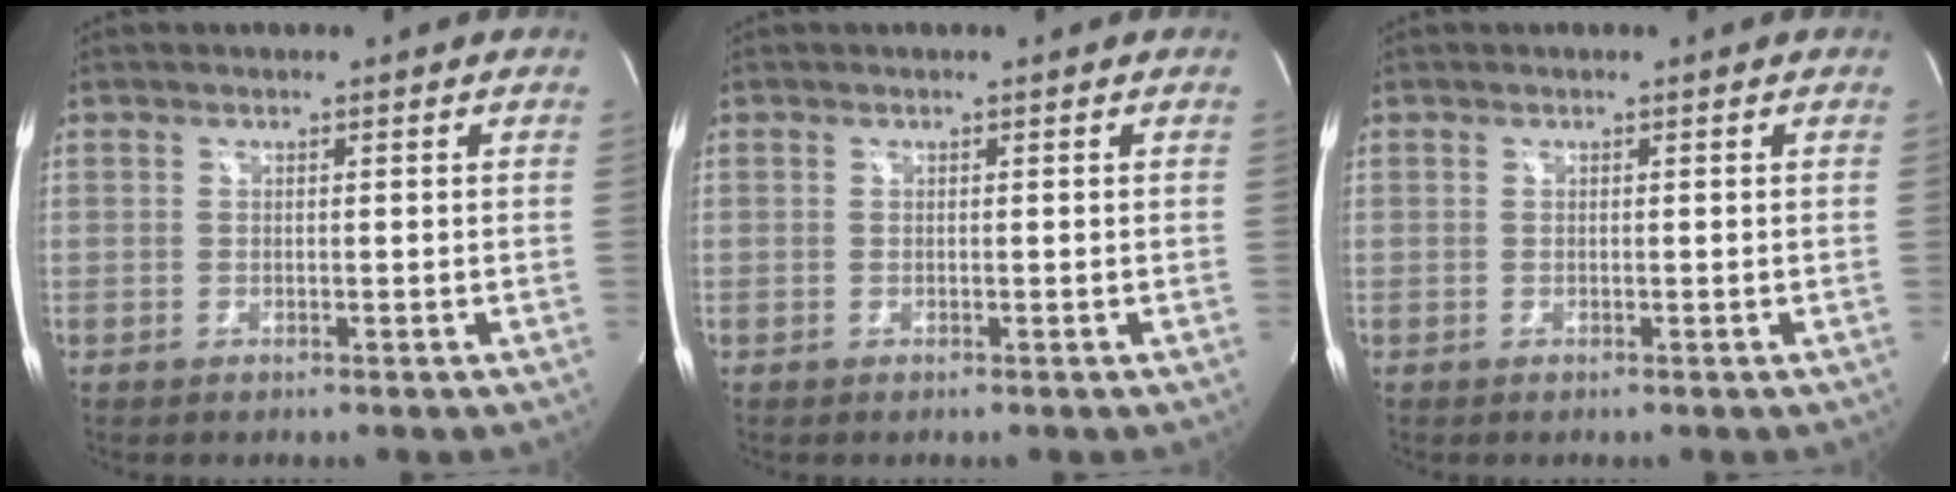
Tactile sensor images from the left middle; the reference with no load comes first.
{"total": 0.0}
{"total": 0.0}